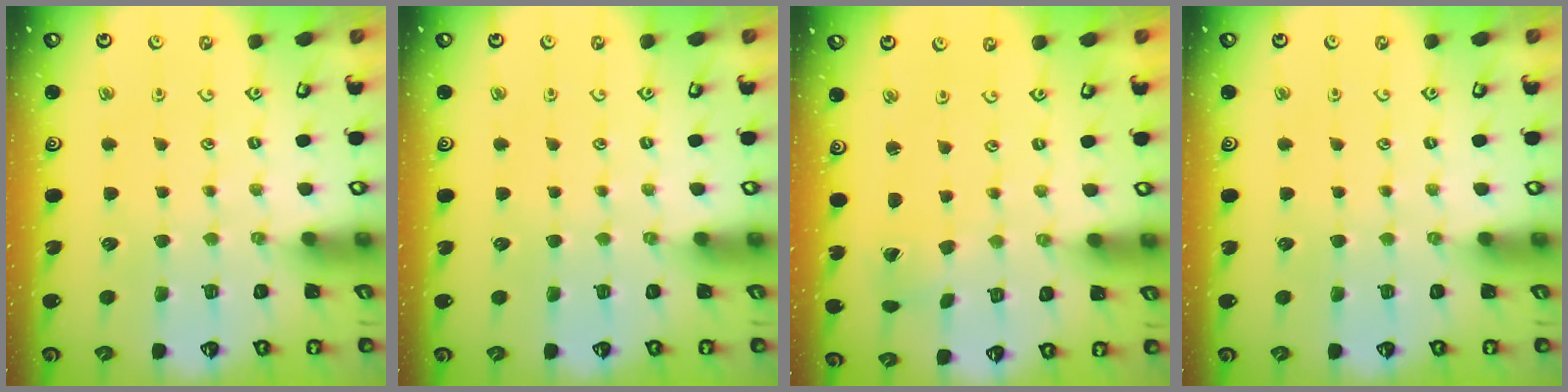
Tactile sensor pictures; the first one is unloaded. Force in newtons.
{"total": 0.0}
{"total": 0.7, "press": 0.7, "slide": 0.1}
{"total": 0.0}